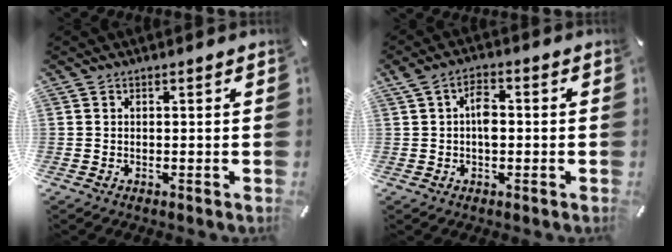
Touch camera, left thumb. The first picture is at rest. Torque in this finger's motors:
{"motor_torque": [1.22, 1.17, 0.80, -0.03, 0.06]}